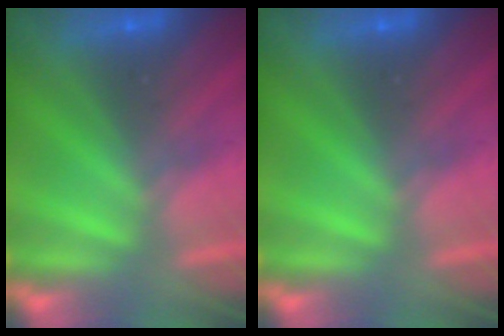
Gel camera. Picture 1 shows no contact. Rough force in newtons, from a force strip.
{"total": 0.0}